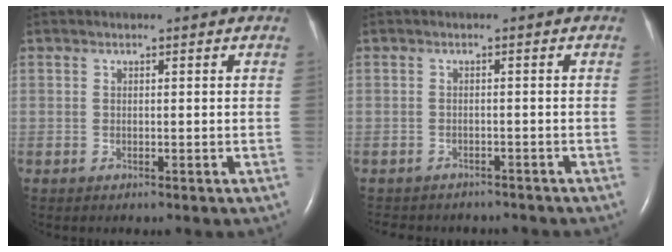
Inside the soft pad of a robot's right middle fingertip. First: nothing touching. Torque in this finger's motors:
{"motor_torque": [0.11, -0.08, 0.00, 0.03]}